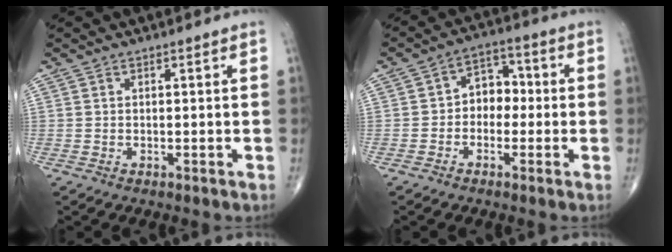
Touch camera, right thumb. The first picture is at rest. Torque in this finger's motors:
{"motor_torque": [-0.13, 0.33, -0.06, -0.10, 0.04]}